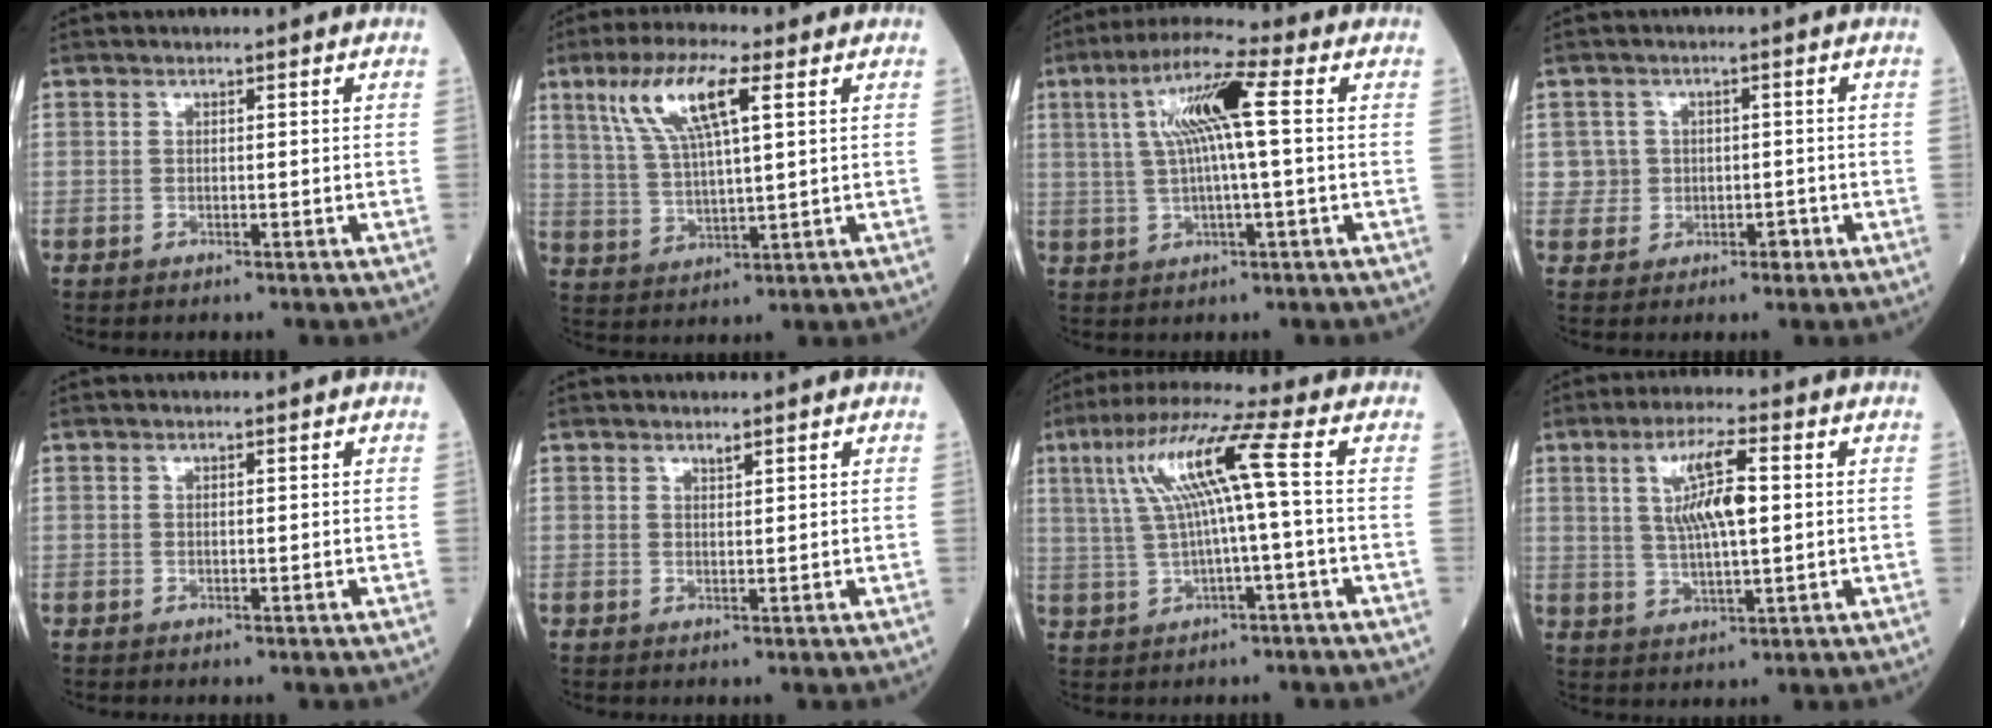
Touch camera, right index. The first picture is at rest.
{"total": 10.5, "force": [4.7, 1.9, 9.2], "torque": [-0.191, 0.017, 0.093]}
{"total": 10.6, "force": [2.3, 0.8, 10.3], "torque": [-0.201, 0.024, 0.039]}
{"total": 3.4, "force": [-0.2, 3.4, 0.3], "torque": [0.009, 0.008, 0.001]}
{"total": 0.0}
{"total": 0.9, "force": [0.8, 0.1, 0.4], "torque": [-0.010, -0.005, 0.014]}
{"total": 10.4, "force": [1.6, -0.5, 10.2], "torque": [-0.196, 0.029, 0.034]}
{"total": 8.6, "force": [1.9, 1.6, 8.3], "torque": [-0.156, 0.007, 0.039]}